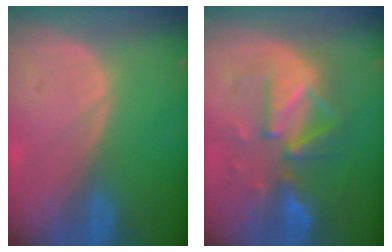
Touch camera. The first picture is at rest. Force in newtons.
{"total": 9.8, "press": 8.9, "slide": 4.2}